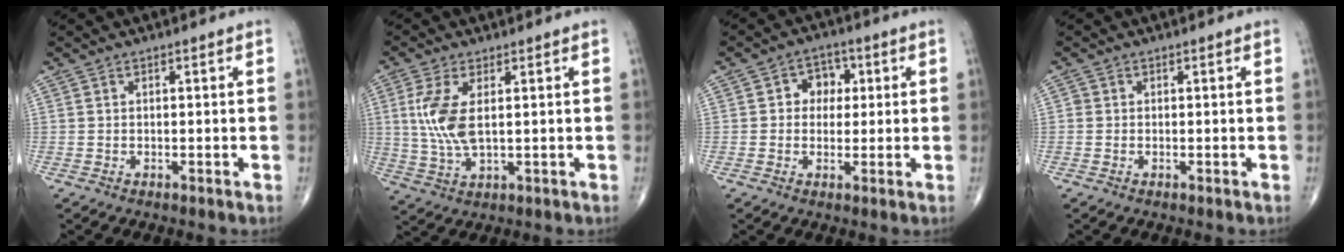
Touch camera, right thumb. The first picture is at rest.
{"total": 8.3, "force": [1.5, 3.5, 7.4], "torque": [-0.172, -0.007, 0.037]}
{"total": 5.4, "force": [1.0, 4.5, 2.8], "torque": [-0.003, 0.006, 0.007]}
{"total": 0.6, "force": [-0.1, 0.6, 0.1], "torque": [0.001, 0.002, -0.004]}